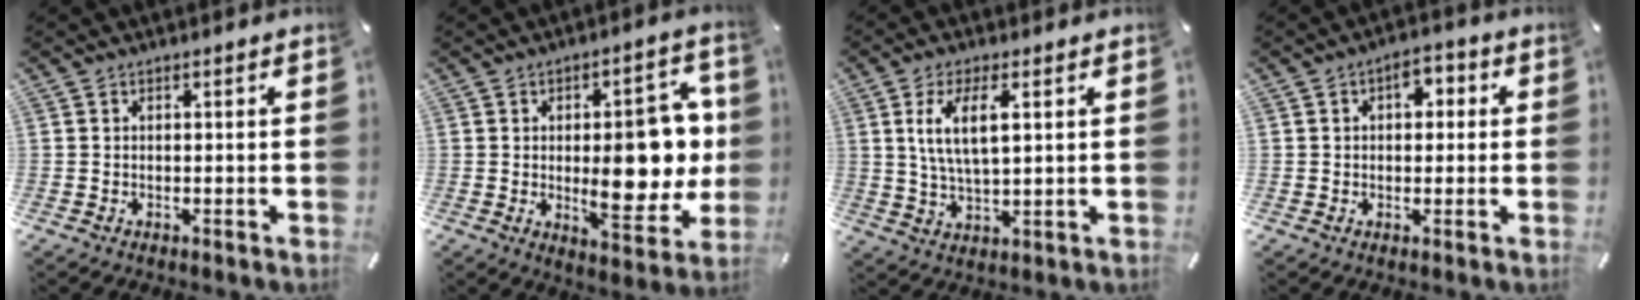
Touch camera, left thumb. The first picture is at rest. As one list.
[{"total": 18.2, "force": [0.1, 8.7, 15.9], "torque": [-0.199, -0.012, 0.002]}, {"total": 9.3, "force": [3.0, 3.5, 8.1], "torque": [-0.169, -0.001, 0.046]}, {"total": 4.8, "force": [0.5, 3.6, 3.1], "torque": [-0.033, 0.002, -0.001]}]